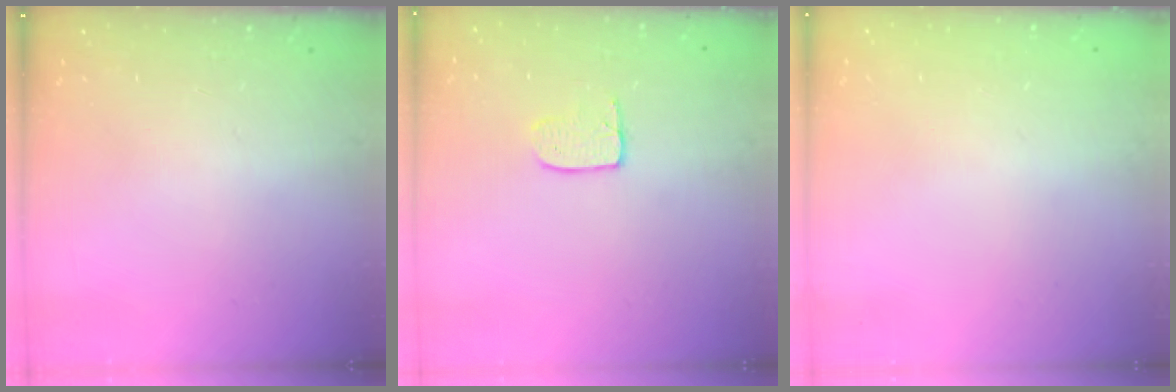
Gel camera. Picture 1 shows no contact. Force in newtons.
{"total": 3.3, "press": 3.3, "slide": 0.1}
{"total": 0.0}